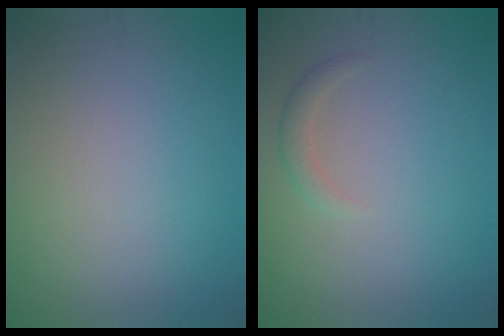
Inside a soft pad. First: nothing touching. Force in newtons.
{"total": 1.2, "press": 1.2, "slide": 0.0}